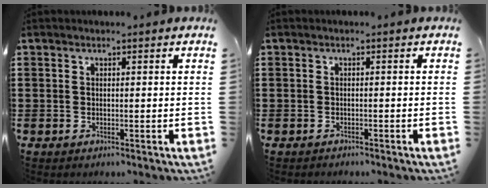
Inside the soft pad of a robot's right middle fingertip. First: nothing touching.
{"total": 0.7, "force": [-0.6, 0.3, -0.1], "torque": [0.002, 0.004, -0.015]}